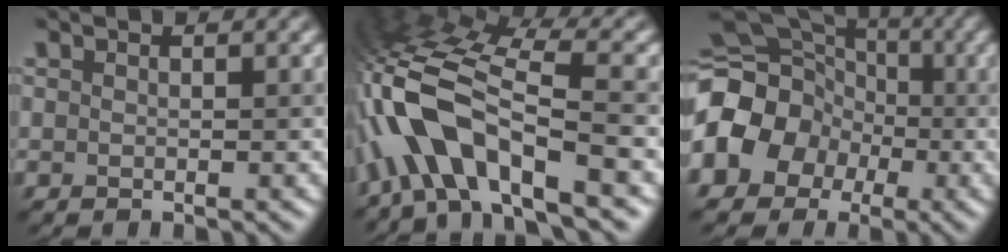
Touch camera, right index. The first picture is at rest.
{"total": 10.5, "force": [-4.1, 3.9, 8.8], "torque": [-0.166, 0.025, -0.081]}
{"total": 11.8, "force": [-2.9, 10.2, 5.2], "torque": [-0.090, 0.001, -0.077]}